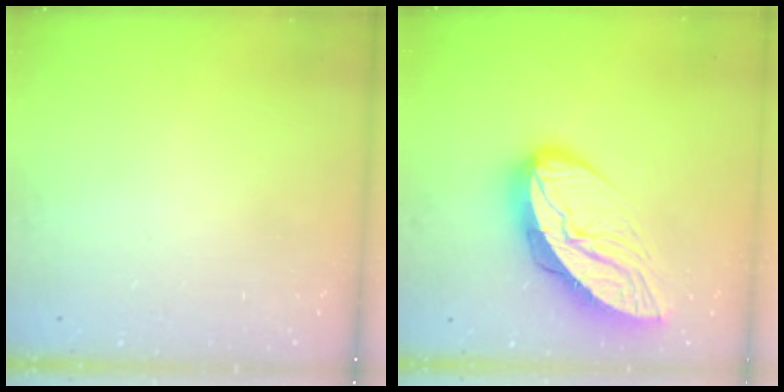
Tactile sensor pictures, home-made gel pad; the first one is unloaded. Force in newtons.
{"total": 14.0, "press": 13.9, "slide": 1.3}